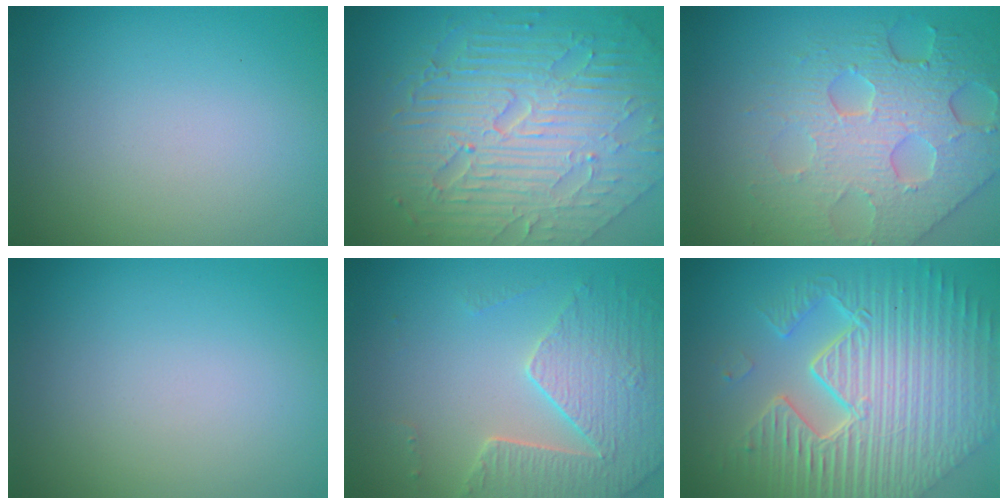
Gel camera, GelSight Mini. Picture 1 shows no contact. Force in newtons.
{"total": 10.3, "press": 6.8, "slide": 7.7}
{"total": 8.2, "press": 5.7, "slide": 5.9}
{"total": 0.0}
{"total": 4.5, "press": 4.2, "slide": 1.5}
{"total": 10.8, "press": 7.1, "slide": 8.2}